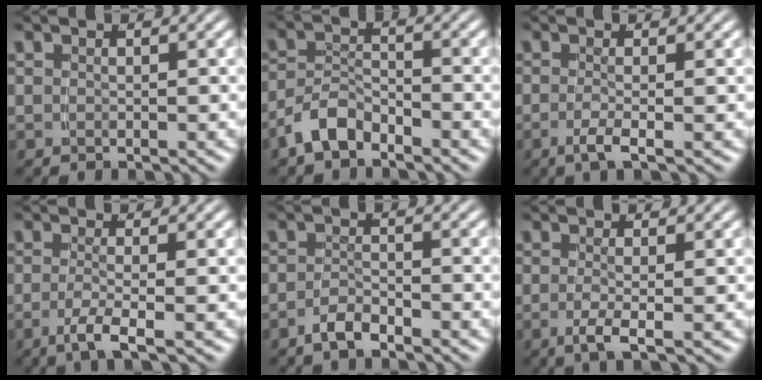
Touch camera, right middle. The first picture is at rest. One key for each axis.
{"total": 3.6, "fx": -2.8, "fy": 1.6, "fz": 1.5, "tx": -0.022, "ty": 0.001, "tz": -0.052}
{"total": 2.0, "fx": -1.0, "fy": -0.2, "fz": 1.7, "tx": -0.045, "ty": -0.010, "tz": -0.017}
{"total": 2.9, "fx": -1.5, "fy": 0.1, "fz": 2.5, "tx": -0.058, "ty": -0.016, "tz": -0.021}
{"total": 2.1, "fx": -1.9, "fy": 0.3, "fz": 0.9, "tx": -0.016, "ty": 0.001, "tz": -0.038}
{"total": 2.2, "fx": -0.9, "fy": -0.1, "fz": 2.0, "tx": -0.054, "ty": -0.013, "tz": -0.012}